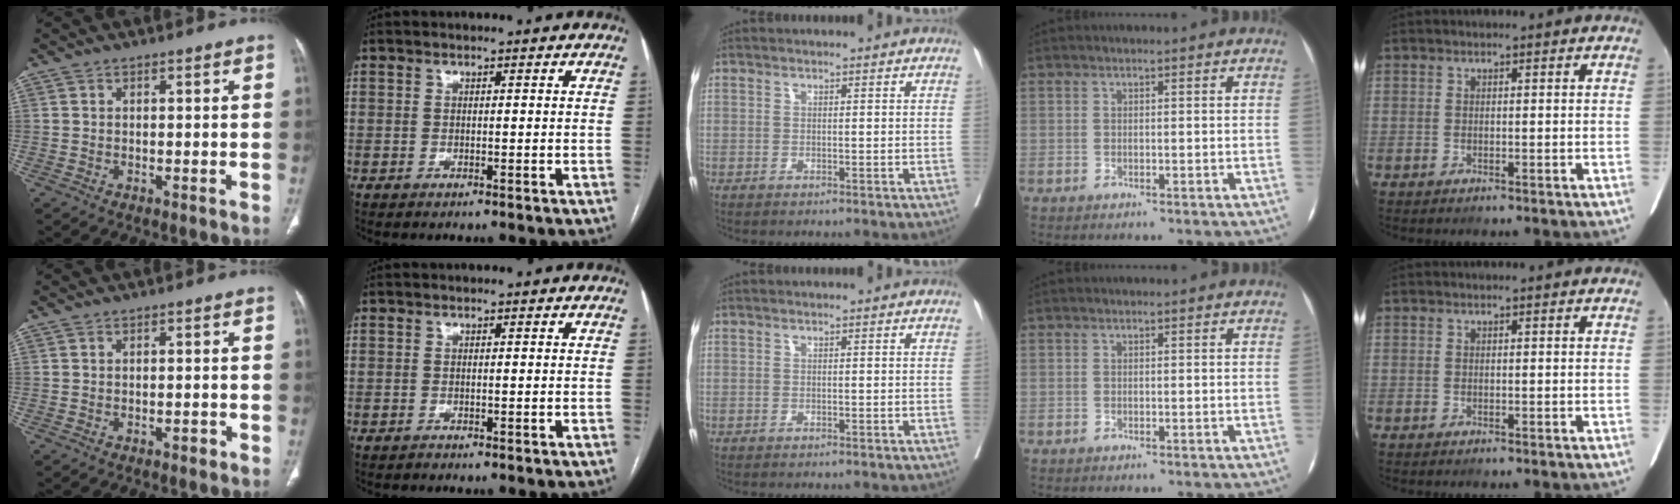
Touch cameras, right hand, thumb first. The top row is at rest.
{"thumb": {"total": 1.1, "force": [-0.8, 0.5, 0.7], "torque": [-0.008, 0.003, -0.012]}}